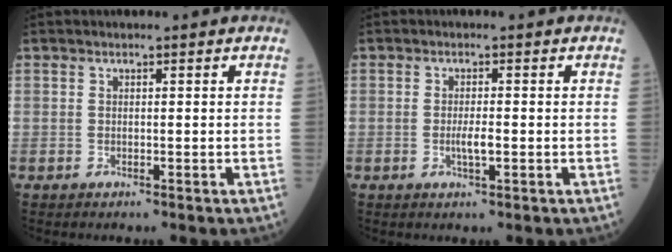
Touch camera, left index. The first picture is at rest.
{"total": 2.2, "force": [-0.5, 0.4, 2.1], "torque": [-0.043, -0.001, -0.008]}